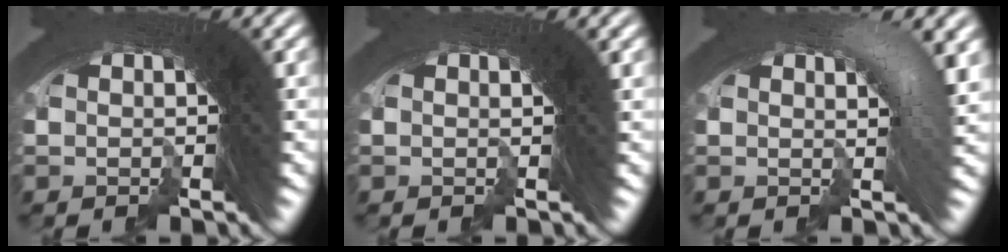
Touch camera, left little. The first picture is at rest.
{"total": 0.7, "force": [0.5, -0.1, 0.6], "torque": [-0.013, 0.000, 0.006]}
{"total": 3.7, "force": [0.8, 1.0, 3.5], "torque": [-0.039, 0.008, 0.004]}